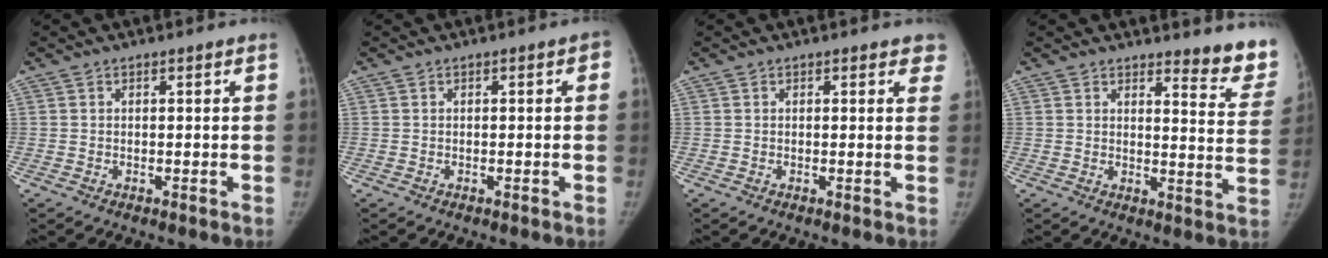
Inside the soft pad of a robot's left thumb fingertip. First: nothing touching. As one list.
[{"total": 1.0, "force": [0.0, 0.5, 0.9], "torque": [-0.003, 0.003, -0.002]}, {"total": 3.4, "force": [2.7, 1.4, 1.7], "torque": [0.008, -0.006, 0.018]}, {"total": 10.5, "force": [9.6, 2.3, 3.4], "torque": [-0.004, -0.095, 0.092]}]